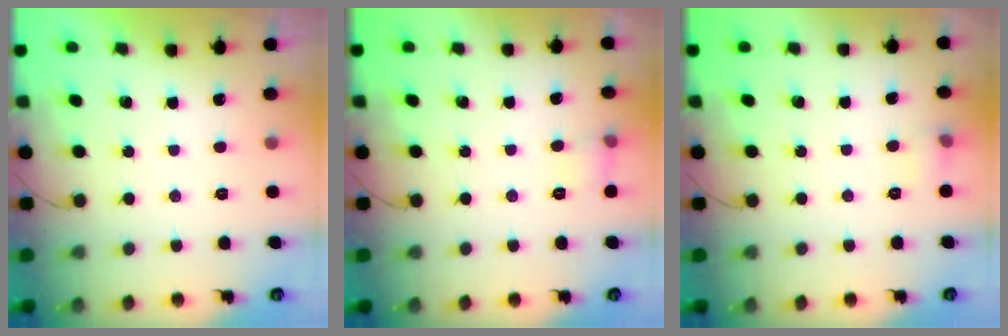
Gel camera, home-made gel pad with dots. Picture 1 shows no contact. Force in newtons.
{"total": 5.0, "press": 4.7, "slide": 1.6}
{"total": 4.9, "press": 4.6, "slide": 1.5}